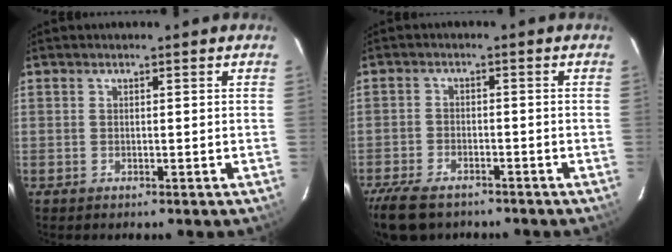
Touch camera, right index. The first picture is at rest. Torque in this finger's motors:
{"motor_torque": [0.82, -0.62, 0.33, 0.07]}